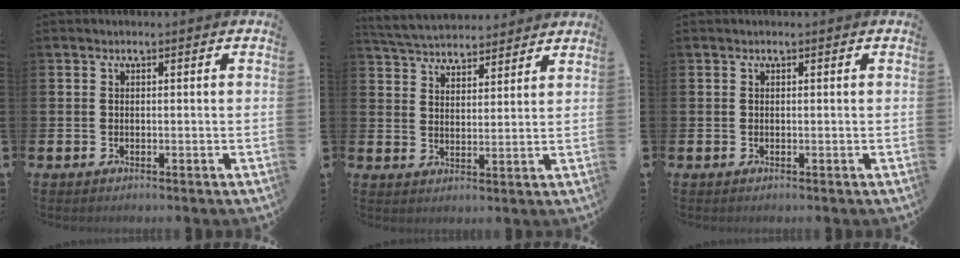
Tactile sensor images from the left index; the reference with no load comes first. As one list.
[{"total": 5.1, "force": [5.0, 1.0, 0.3], "torque": [-0.032, -0.025, 0.090]}, {"total": 0.0}]